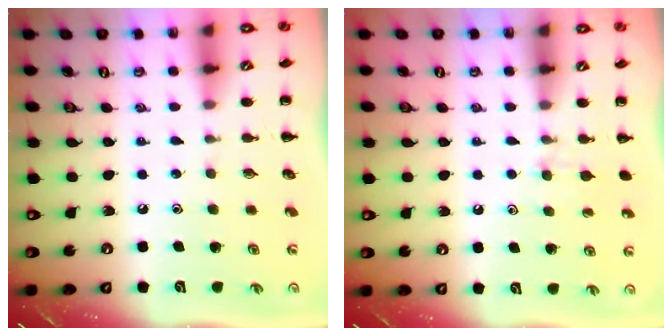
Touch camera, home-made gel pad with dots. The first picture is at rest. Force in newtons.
{"total": 4.9, "press": 4.7, "slide": 1.4}